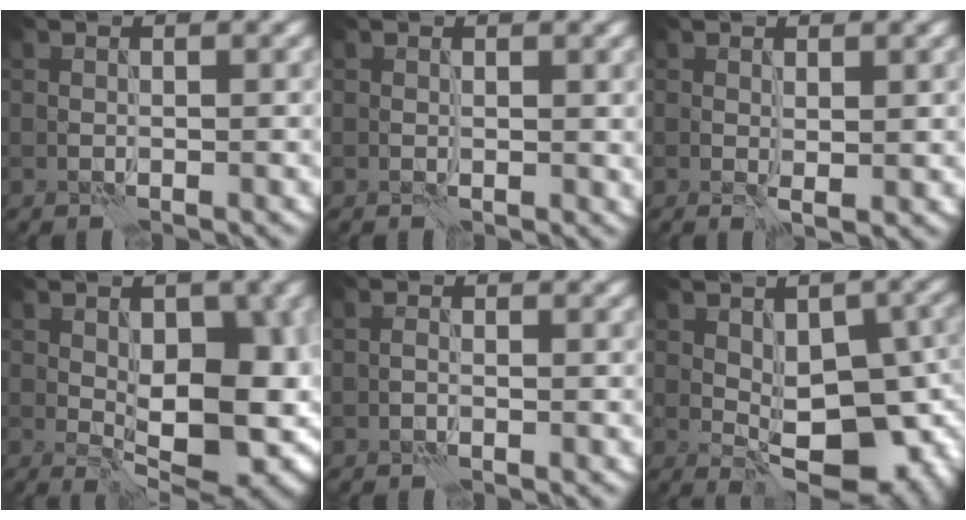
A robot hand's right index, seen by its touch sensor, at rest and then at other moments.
{"total": 0.7, "force": [0.3, 0.3, 0.6], "torque": [-0.007, -0.003, 0.006]}
{"total": 1.3, "force": [0.3, 0.3, 1.2], "torque": [-0.020, -0.004, 0.009]}
{"total": 8.4, "force": [-0.5, 3.8, 7.5], "torque": [-0.116, -0.004, -0.001]}
{"total": 0.6, "force": [-0.5, 0.1, 0.3], "torque": [-0.005, 0.001, -0.013]}
{"total": 10.8, "force": [-1.5, 5.4, 9.3], "torque": [-0.130, -0.007, -0.019]}